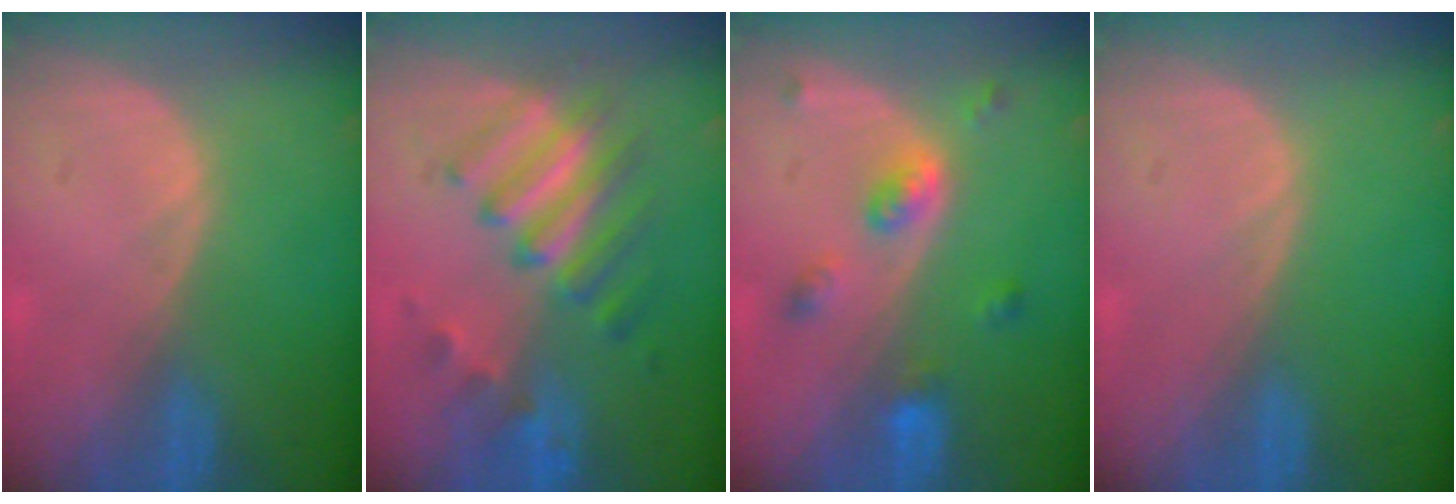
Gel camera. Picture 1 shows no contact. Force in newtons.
{"total": 7.8, "press": 7.7, "slide": 0.9}
{"total": 5.2, "press": 4.5, "slide": 2.8}
{"total": 0.0}